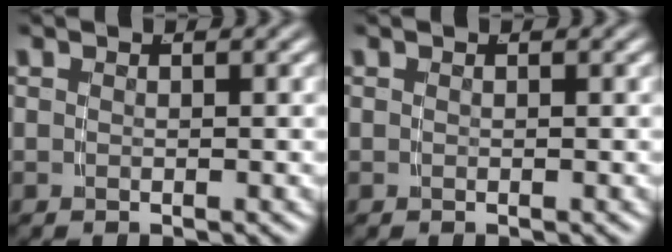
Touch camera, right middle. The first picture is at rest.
{"total": 0.0}